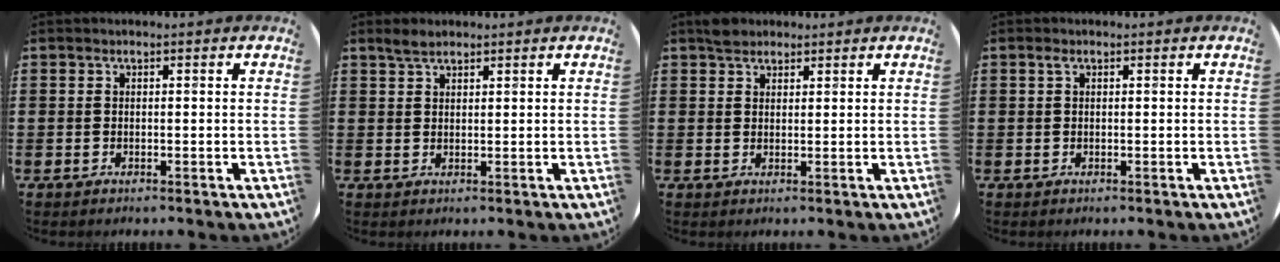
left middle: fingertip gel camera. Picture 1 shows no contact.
{"total": 2.1, "force": [1.7, 0.7, 0.9], "torque": [-0.012, 0.001, 0.030]}
{"total": 2.1, "force": [1.9, 0.9, 0.2], "torque": [0.000, 0.002, 0.035]}
{"total": 0.7, "force": [0.3, 0.4, 0.4], "torque": [-0.011, 0.002, 0.006]}